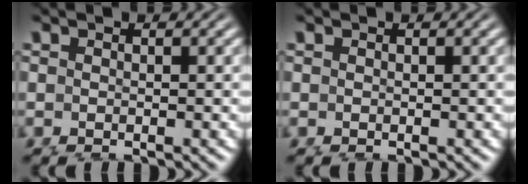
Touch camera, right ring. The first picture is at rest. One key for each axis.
{"total": 0.0}